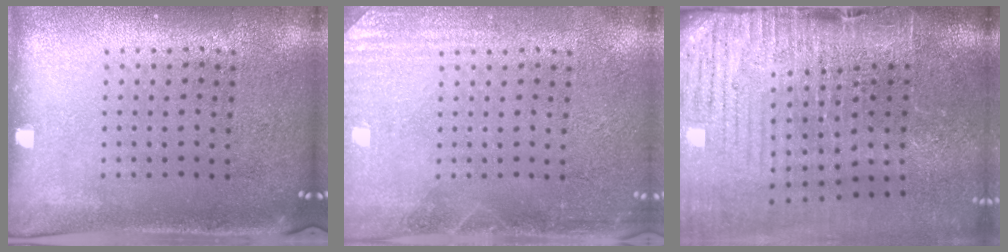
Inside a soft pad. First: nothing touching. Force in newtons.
{"total": 2.7, "press": 2.7, "slide": 0.3}
{"total": 4.3, "press": 3.6, "slide": 2.4}